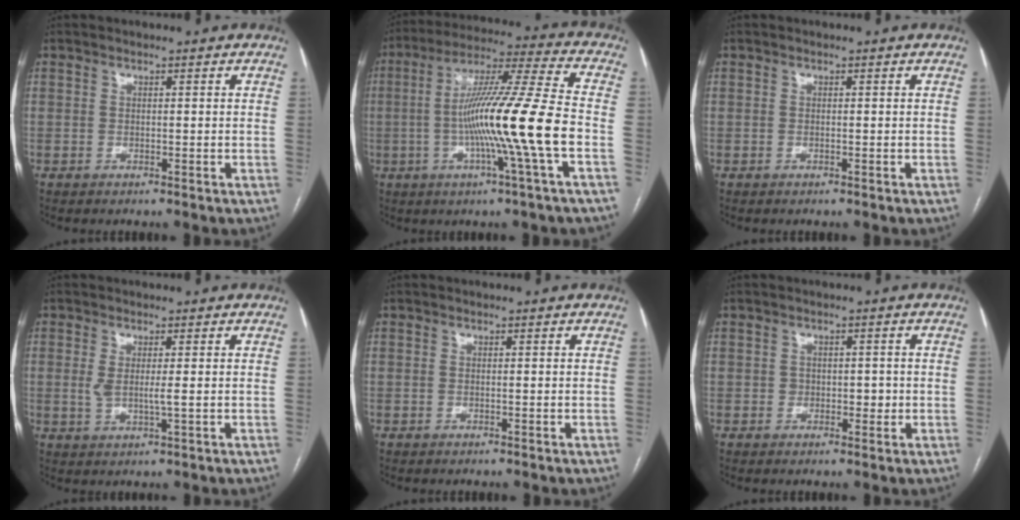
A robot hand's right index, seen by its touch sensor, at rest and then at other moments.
{"total": 16.5, "force": [-3.3, -1.7, 16.0], "torque": [-0.279, -0.002, -0.070]}
{"total": 0.0}
{"total": 3.4, "force": [0.2, 0.6, 3.4], "torque": [-0.068, -0.006, 0.006]}
{"total": 0.0}
{"total": 2.4, "force": [-0.3, 1.8, 1.5], "torque": [-0.017, 0.006, 0.000]}